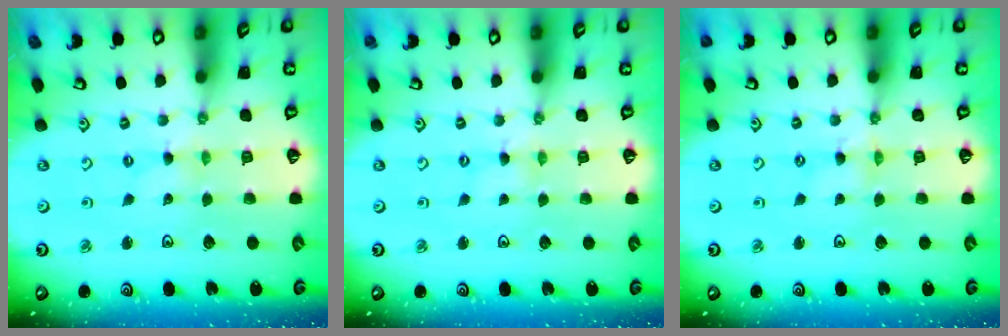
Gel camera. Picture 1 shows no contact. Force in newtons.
{"total": 0.0}
{"total": 0.0}